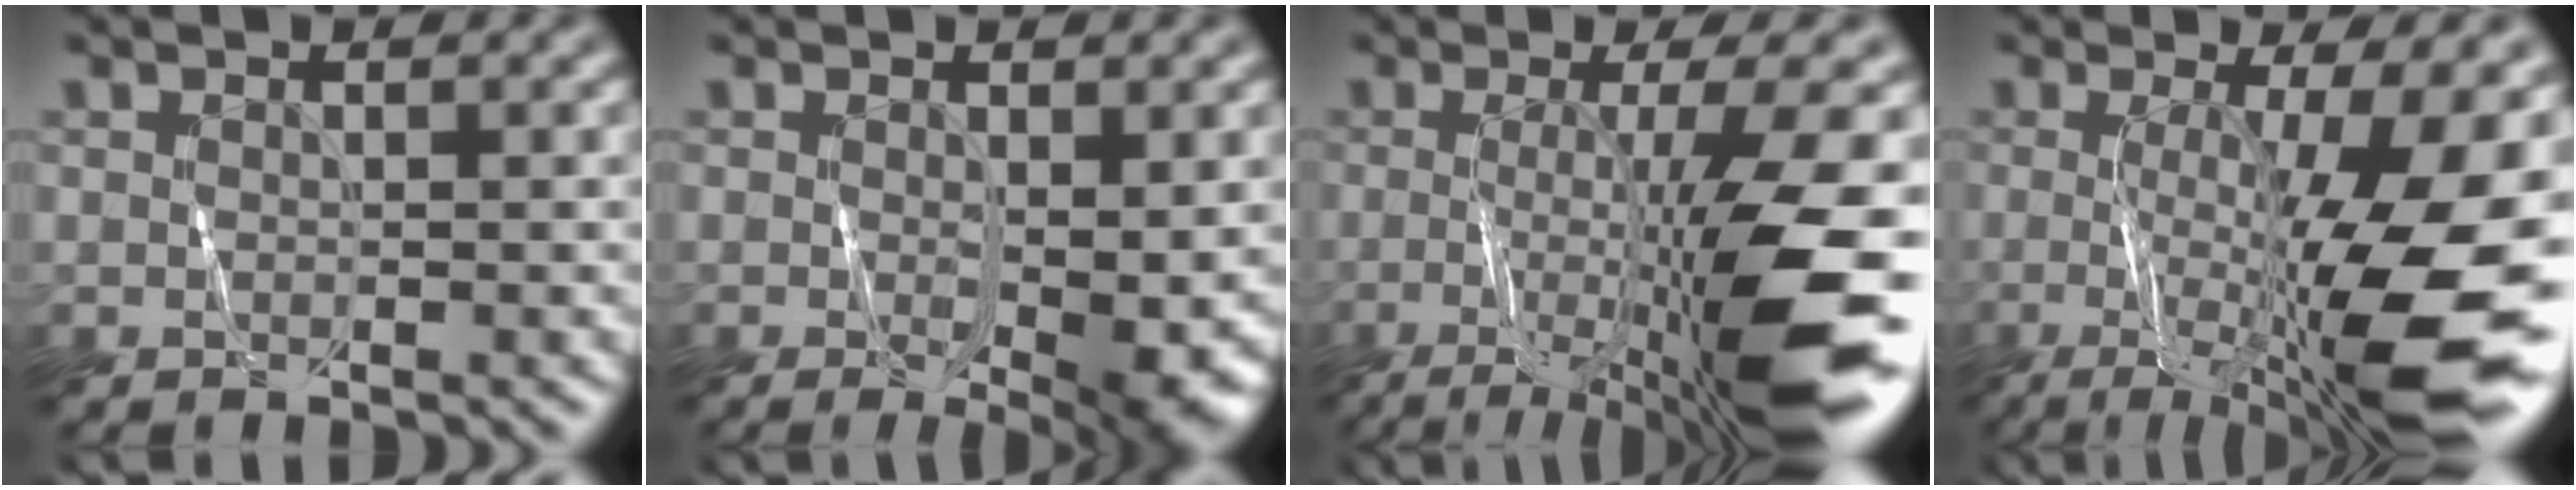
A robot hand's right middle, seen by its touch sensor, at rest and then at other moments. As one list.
[{"total": 4.5, "force": [-0.4, 0.9, 4.4], "torque": [-0.068, -0.016, -0.001]}, {"total": 10.9, "force": [-2.4, 2.2, 10.4], "torque": [-0.162, -0.017, -0.038]}, {"total": 12.5, "force": [-1.7, 3.2, 12.0], "torque": [-0.185, -0.023, -0.021]}]